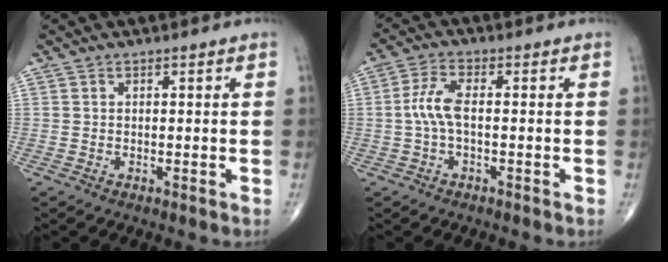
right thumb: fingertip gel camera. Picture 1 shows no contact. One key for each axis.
{"total": 5.0, "fx": -0.5, "fy": 1.8, "fz": 4.7, "tx": -0.114, "ty": 0.013, "tz": -0.013}